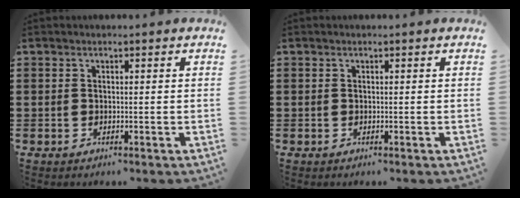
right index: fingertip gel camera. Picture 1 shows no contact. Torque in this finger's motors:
{"motor_torque": [0.57, 0.88, 0.00, 0.01]}